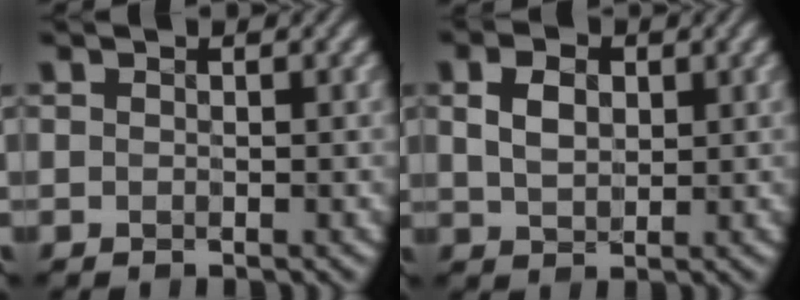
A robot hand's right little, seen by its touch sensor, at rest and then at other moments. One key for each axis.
{"total": 2.8, "fx": 0.4, "fy": 1.9, "fz": 2.0, "tx": -0.050, "ty": 0.000, "tz": 0.016}